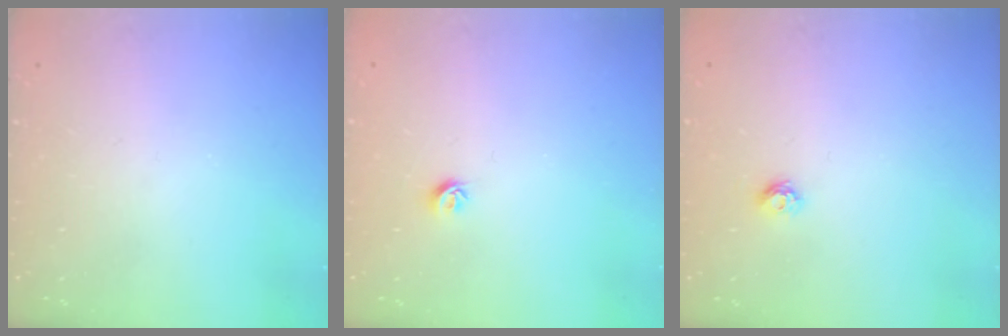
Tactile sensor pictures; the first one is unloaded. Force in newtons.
{"total": 4.9, "press": 4.8, "slide": 0.9}
{"total": 4.6, "press": 4.5, "slide": 0.6}